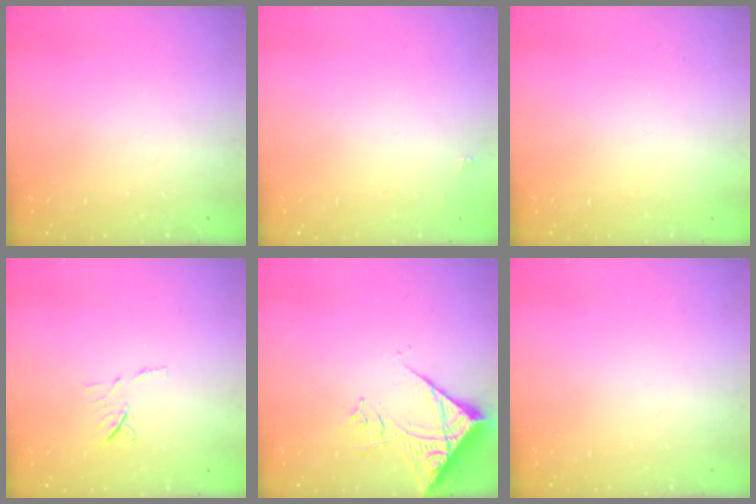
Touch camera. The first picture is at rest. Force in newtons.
{"total": 1.8, "press": 1.7, "slide": 0.1}
{"total": 1.6, "press": 1.6, "slide": 0.1}
{"total": 6.7, "press": 6.6, "slide": 1.0}
{"total": 11.7, "press": 11.6, "slide": 1.5}
{"total": 0.0}